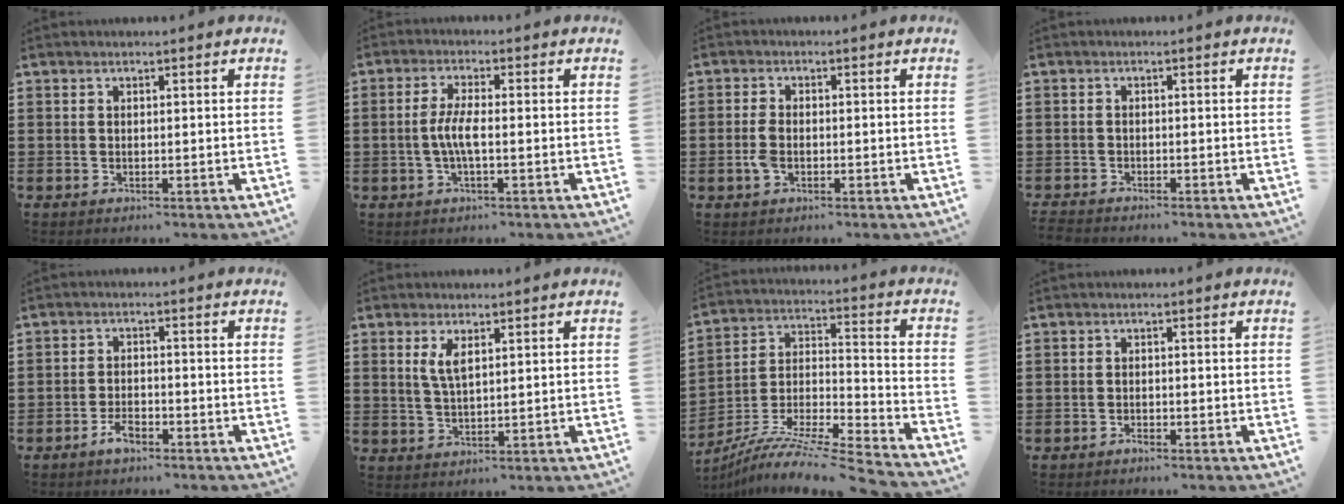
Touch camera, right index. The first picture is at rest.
{"total": 4.2, "force": [-1.0, 0.7, 4.0], "torque": [-0.094, -0.007, -0.027]}
{"total": 3.0, "force": [-0.8, 1.5, 2.4], "torque": [-0.067, -0.005, -0.021]}
{"total": 1.5, "force": [-1.5, 0.1, -0.1], "torque": [-0.003, 0.001, -0.033]}
{"total": 3.1, "force": [-2.1, 1.2, 1.9], "torque": [-0.041, 0.002, -0.041]}
{"total": 3.4, "force": [1.4, 1.1, 2.9], "torque": [-0.062, 0.004, 0.022]}
{"total": 9.8, "force": [-8.7, 0.5, 4.5], "torque": [-0.083, 0.001, -0.176]}
{"total": 1.0, "force": [-0.9, 0.3, 0.4], "torque": [-0.011, -0.003, -0.017]}